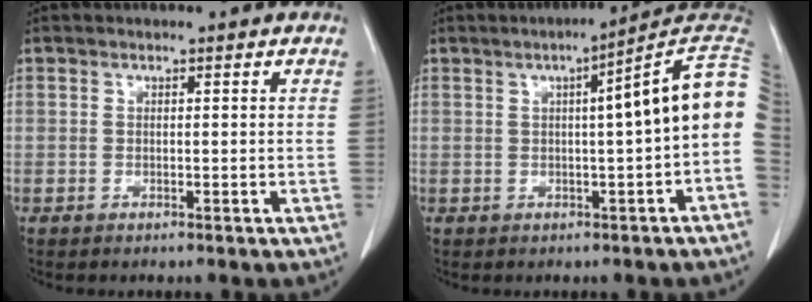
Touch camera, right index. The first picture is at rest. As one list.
[{"total": 9.8, "force": [0.9, -0.3, 9.7], "torque": [-0.120, 0.031, 0.005]}]